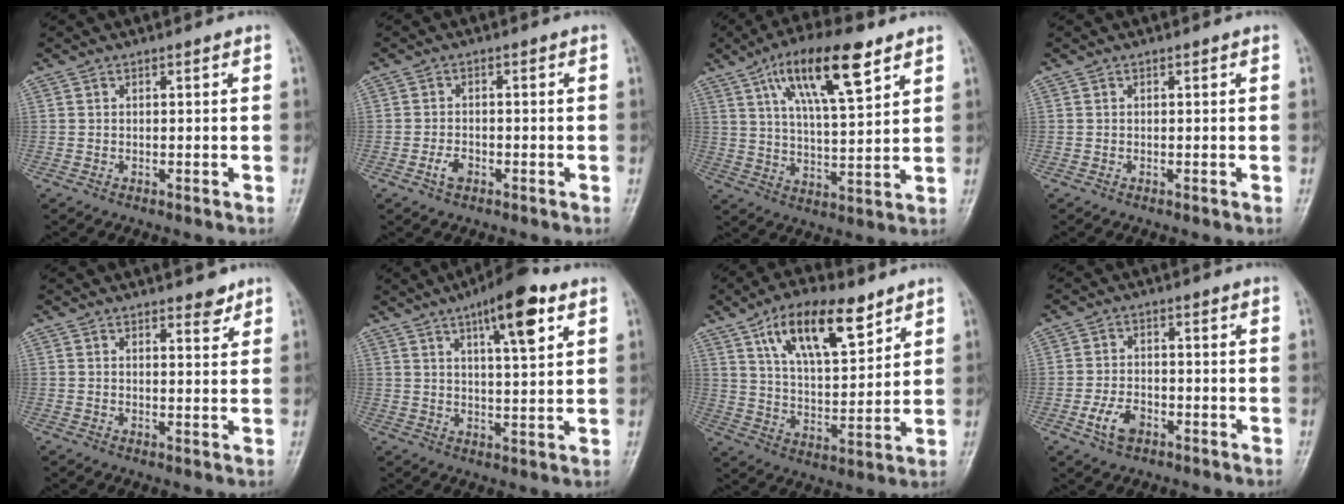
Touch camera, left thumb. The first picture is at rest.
{"total": 2.7, "force": [-1.4, 1.7, 1.7], "torque": [-0.030, 0.008, -0.025]}
{"total": 15.8, "force": [8.3, 4.8, 12.5], "torque": [-0.197, -0.024, 0.145]}
{"total": 0.0}
{"total": 2.9, "force": [2.2, 1.2, 1.5], "torque": [-0.006, -0.015, 0.031]}
{"total": 11.6, "force": [5.9, 3.0, 9.5], "torque": [-0.130, -0.019, 0.087]}
{"total": 15.6, "force": [8.9, 6.4, 11.2], "torque": [-0.160, -0.036, 0.158]}
{"total": 5.2, "force": [-2.4, 3.2, 3.3], "torque": [-0.060, 0.012, -0.046]}